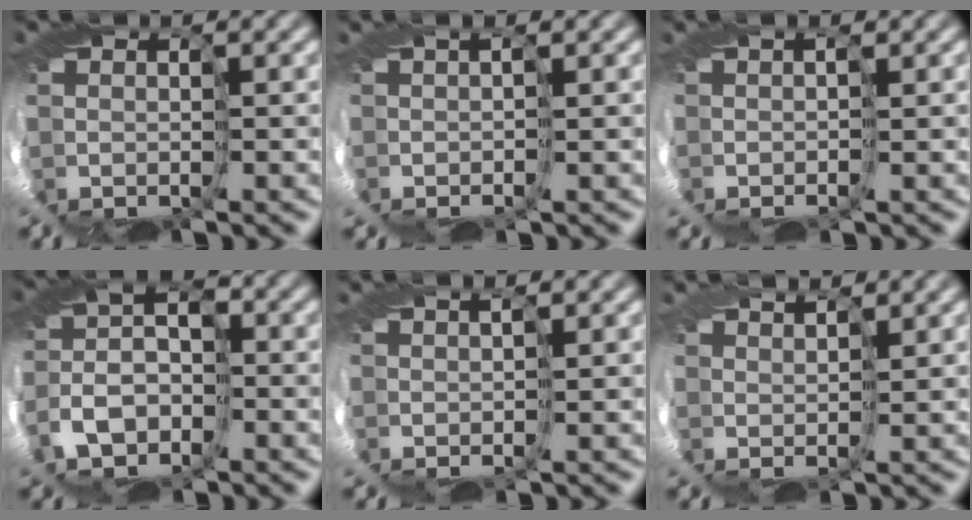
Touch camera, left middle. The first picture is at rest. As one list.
[{"total": 1.5, "force": [0.1, -1.4, -0.5], "torque": [0.030, 0.009, -0.003]}, {"total": 0.8, "force": [0.4, -0.6, -0.3], "torque": [0.020, 0.007, -0.005]}, {"total": 3.3, "force": [-2.3, 1.2, 2.0], "torque": [-0.053, 0.003, -0.075]}, {"total": 2.2, "force": [1.0, -1.8, -0.7], "torque": [0.021, 0.014, 0.002]}, {"total": 4.2, "force": [3.4, -2.0, -1.1], "torque": [0.021, 0.020, 0.018]}]